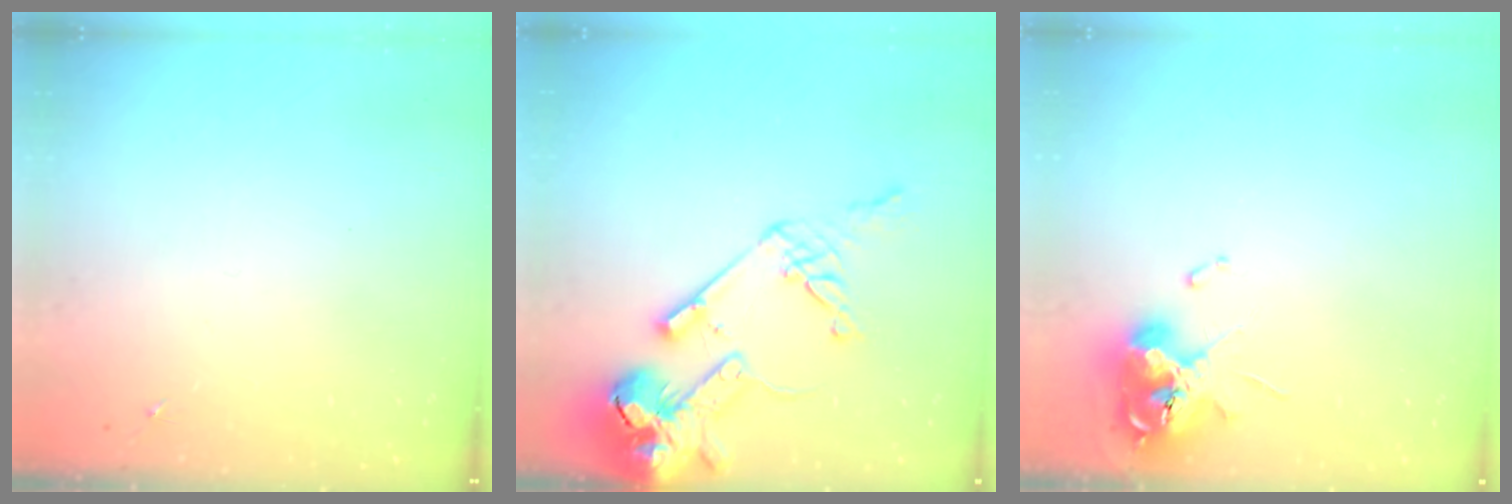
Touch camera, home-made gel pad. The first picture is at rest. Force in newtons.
{"total": 23.3, "press": 23.1, "slide": 3.0}
{"total": 11.8, "press": 11.7, "slide": 1.4}